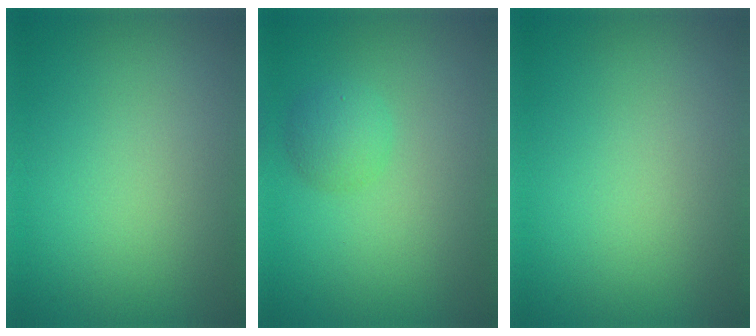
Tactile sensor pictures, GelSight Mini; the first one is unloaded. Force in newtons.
{"total": 1.8, "press": 1.8, "slide": 0.1}
{"total": 0.0}